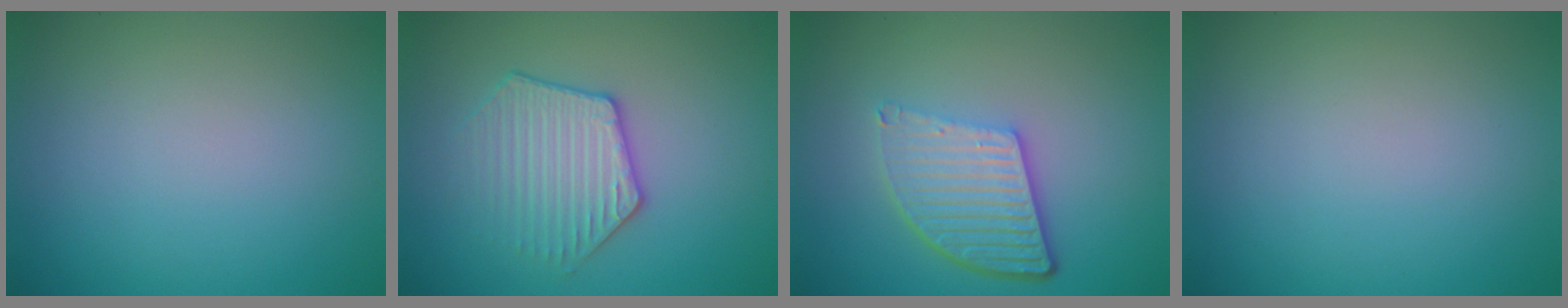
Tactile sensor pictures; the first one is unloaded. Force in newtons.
{"total": 3.5, "press": 3.4, "slide": 0.9}
{"total": 5.6, "press": 3.9, "slide": 4.0}
{"total": 0.0}